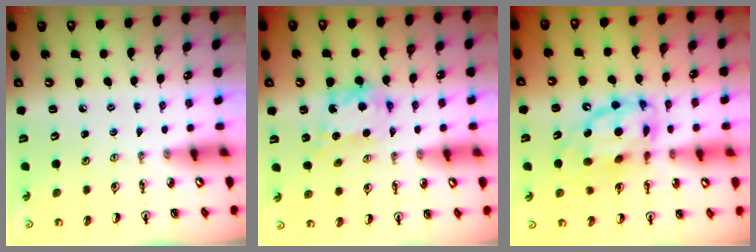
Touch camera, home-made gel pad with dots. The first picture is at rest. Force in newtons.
{"total": 8.7, "press": 8.7, "slide": 0.4}
{"total": 13.5, "press": 13.4, "slide": 1.3}